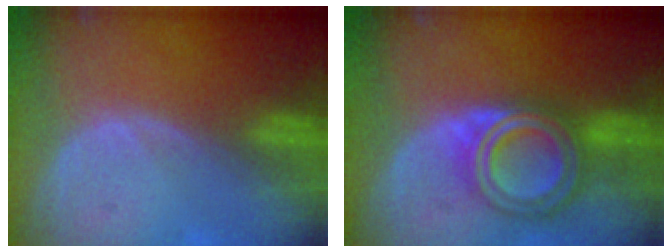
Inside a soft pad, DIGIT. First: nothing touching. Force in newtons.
{"total": 8.0, "press": 8.0, "slide": 0.5}